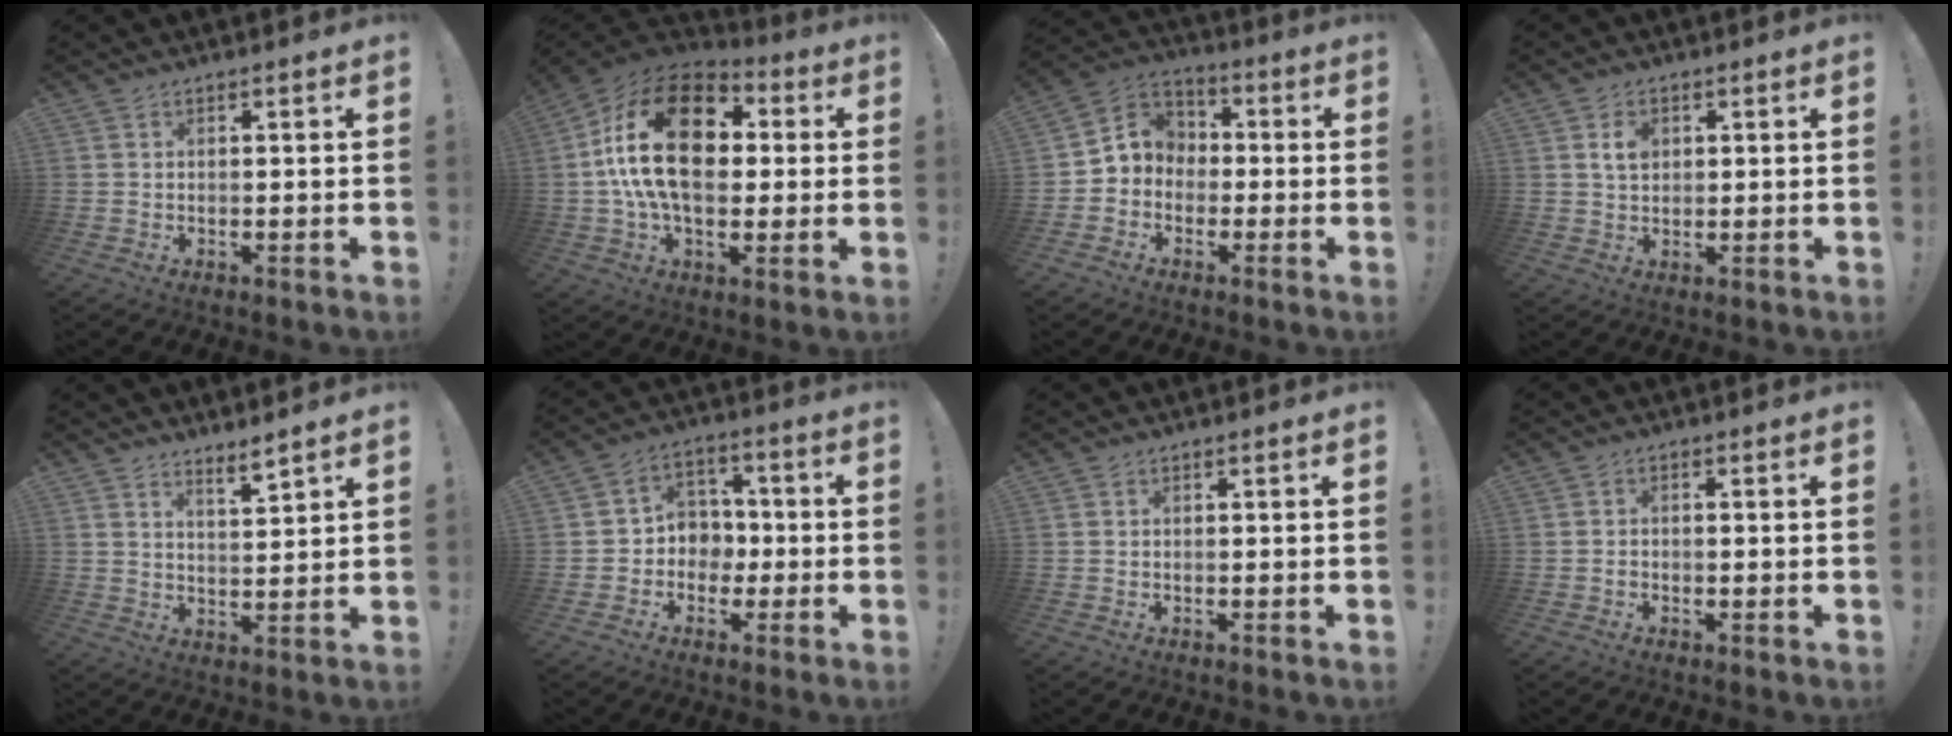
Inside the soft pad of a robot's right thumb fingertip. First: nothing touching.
{"total": 24.2, "force": [3.7, 14.4, 19.0], "torque": [-0.340, 0.004, 0.061]}
{"total": 7.0, "force": [-1.8, 6.6, 1.6], "torque": [-0.016, 0.018, -0.025]}
{"total": 4.6, "force": [1.3, 3.3, 3.0], "torque": [-0.042, -0.001, 0.022]}
{"total": 5.3, "force": [4.7, 0.2, 2.5], "torque": [-0.029, -0.038, 0.078]}
{"total": 8.0, "force": [-1.9, 7.5, 1.9], "torque": [-0.034, 0.019, -0.027]}
{"total": 0.0}
{"total": 1.1, "force": [-0.8, 0.5, 0.6], "torque": [-0.012, 0.005, -0.013]}